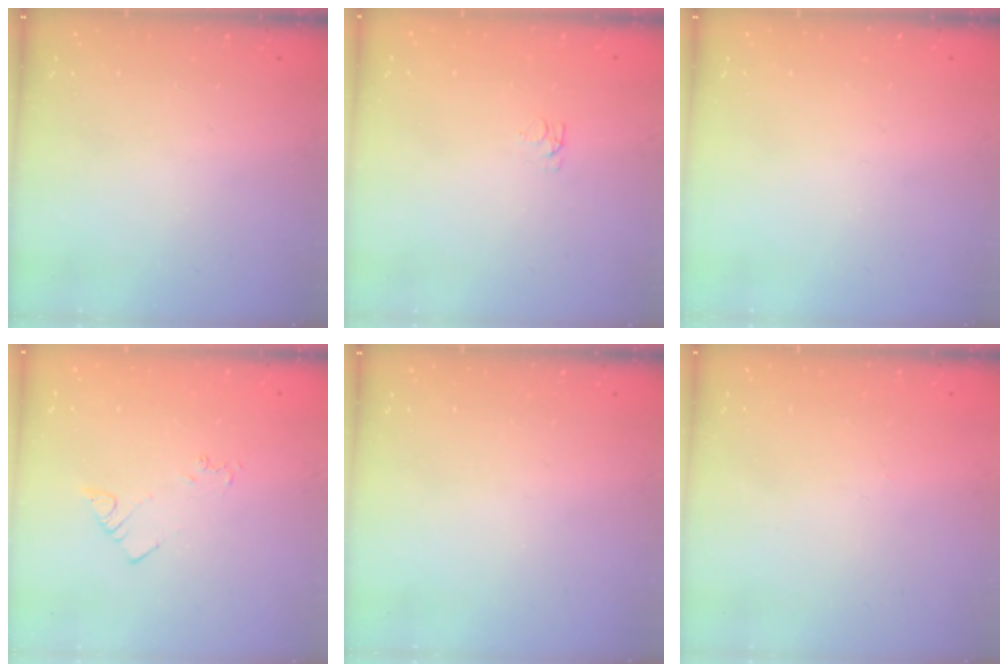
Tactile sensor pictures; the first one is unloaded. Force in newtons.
{"total": 4.1, "press": 4.1, "slide": 0.6}
{"total": 0.0}
{"total": 2.3, "press": 2.3, "slide": 0.3}
{"total": 0.0}
{"total": 0.0}